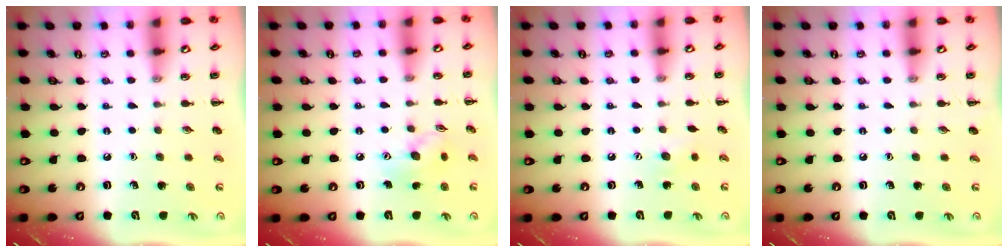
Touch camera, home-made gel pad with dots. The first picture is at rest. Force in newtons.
{"total": 7.4, "press": 7.4, "slide": 0.4}
{"total": 5.0, "press": 4.9, "slide": 1.1}
{"total": 0.0}